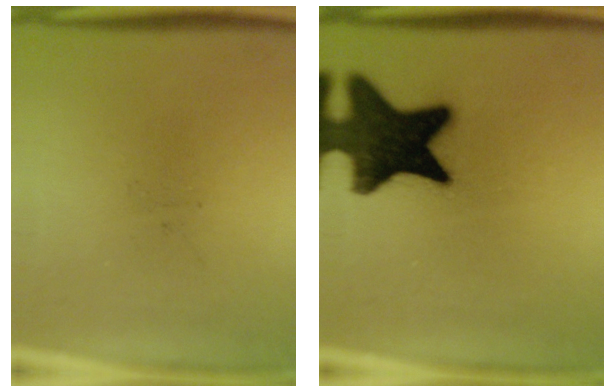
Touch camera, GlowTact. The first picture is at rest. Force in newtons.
{"total": 19.3}